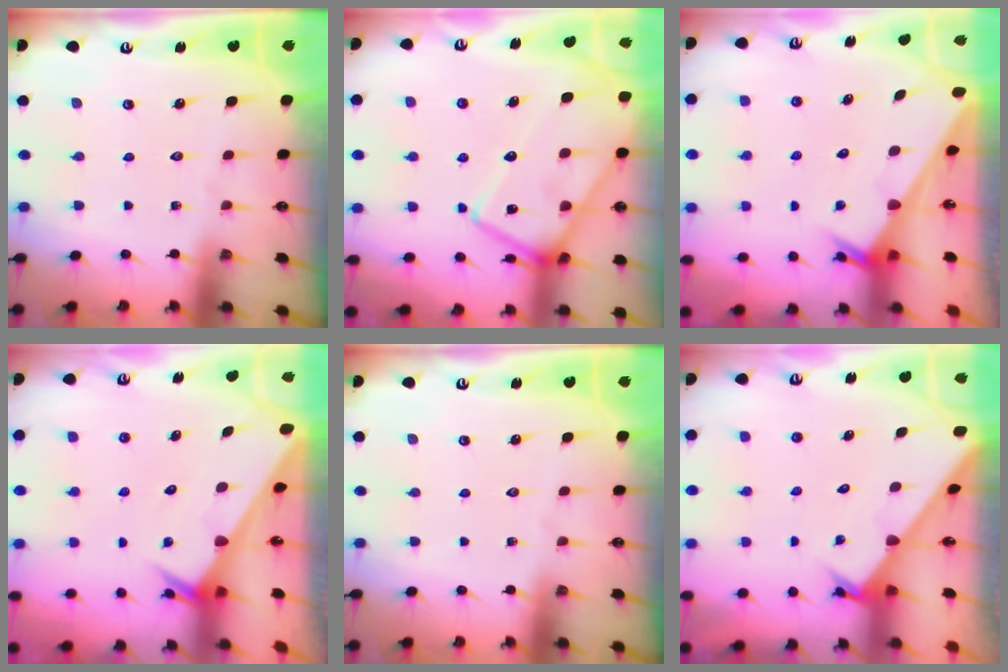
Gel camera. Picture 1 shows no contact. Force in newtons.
{"total": 18.4, "press": 18.3, "slide": 1.3}
{"total": 2.0, "press": 2.0, "slide": 0.1}
{"total": 2.7, "press": 2.7, "slide": 0.1}
{"total": 0.0}
{"total": 2.6, "press": 2.6, "slide": 0.3}